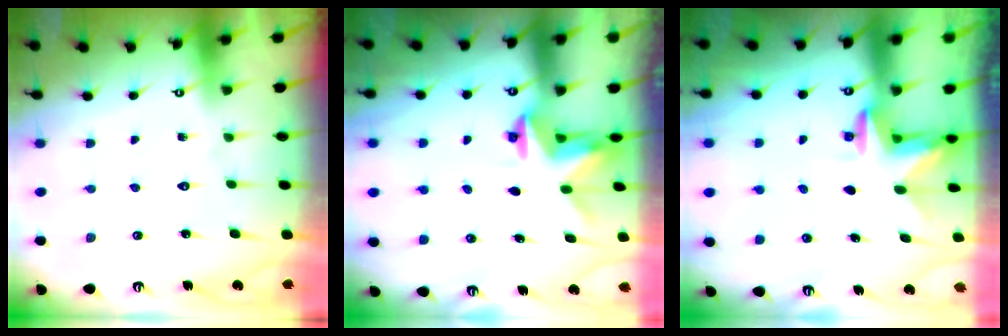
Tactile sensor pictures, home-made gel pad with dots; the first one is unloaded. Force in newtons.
{"total": 3.0, "press": 3.0, "slide": 0.0}
{"total": 3.2, "press": 3.2, "slide": 0.2}